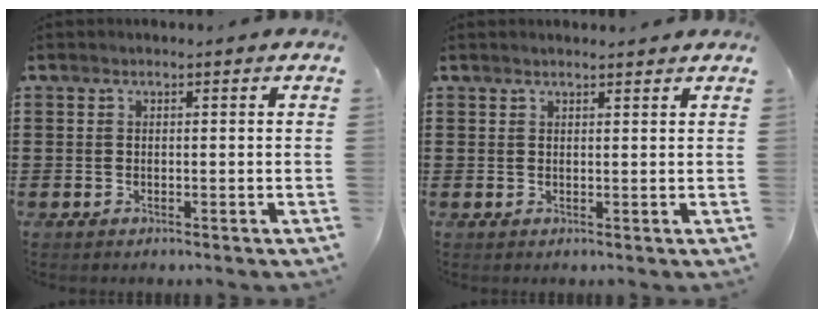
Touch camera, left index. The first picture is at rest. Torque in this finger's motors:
{"motor_torque": [2.14, 0.00, 0.22, 0.04]}